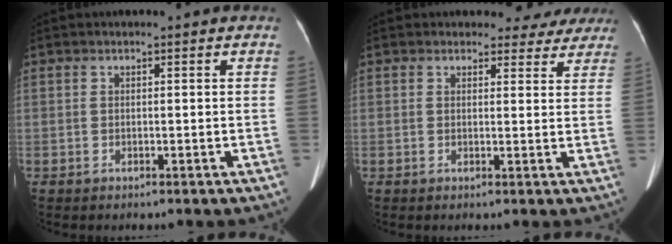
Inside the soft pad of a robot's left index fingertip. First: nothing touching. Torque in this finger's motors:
{"motor_torque": [1.03, -1.11, 0.23, 0.02]}